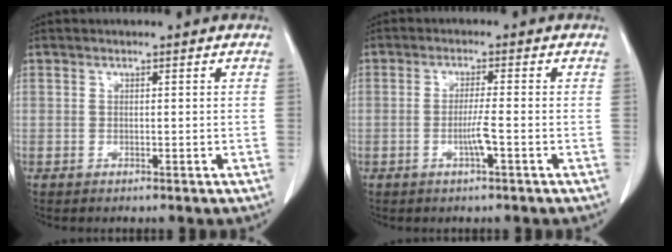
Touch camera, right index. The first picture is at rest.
{"total": 3.1, "force": [-1.0, -0.2, 3.0], "torque": [-0.058, -0.003, -0.020]}